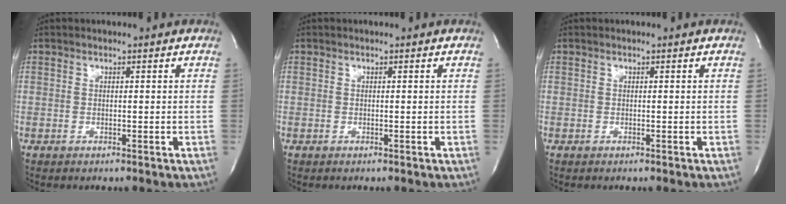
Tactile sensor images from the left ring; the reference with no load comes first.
{"total": 0.0}
{"total": 0.0}